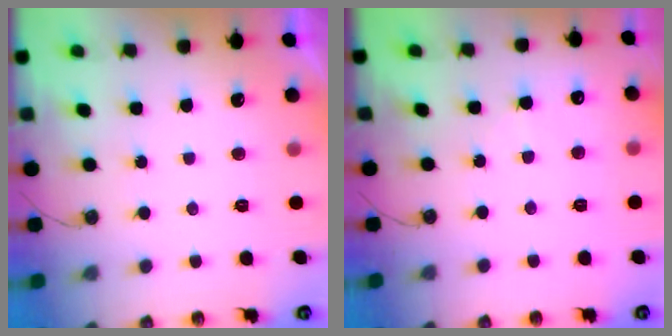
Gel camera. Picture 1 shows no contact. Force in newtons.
{"total": 4.2, "press": 4.2, "slide": 0.7}